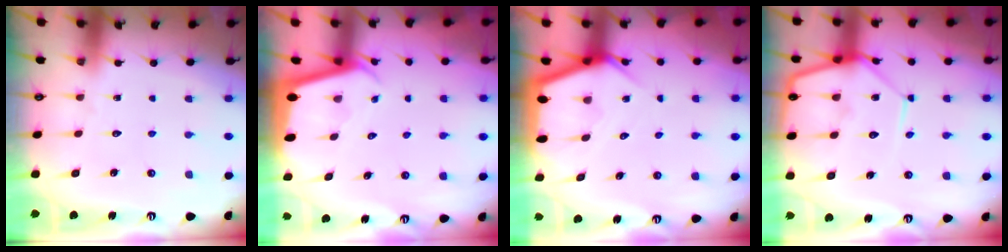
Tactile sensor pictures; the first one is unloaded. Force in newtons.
{"total": 2.0, "press": 2.0, "slide": 0.1}
{"total": 6.6, "press": 6.6, "slide": 0.6}
{"total": 12.5, "press": 12.5, "slide": 1.0}